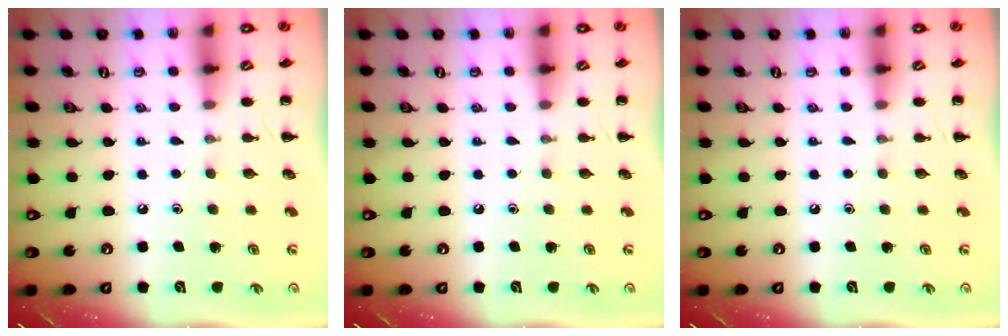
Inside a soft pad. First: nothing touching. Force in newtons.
{"total": 0.0}
{"total": 0.0}